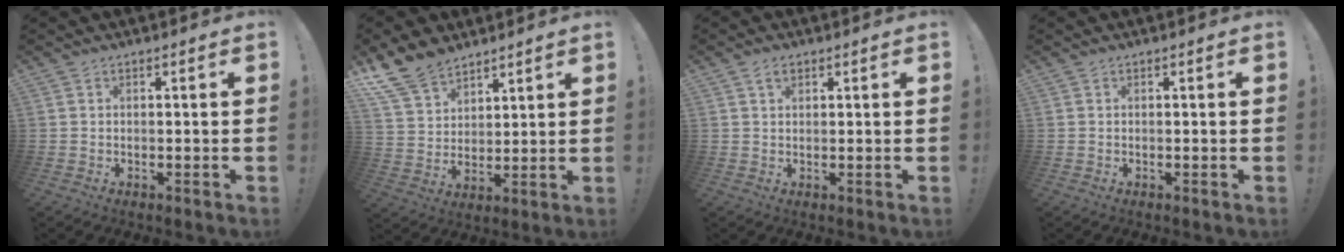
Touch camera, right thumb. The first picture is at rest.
{"total": 13.3, "force": [10.0, 7.5, 4.5], "torque": [-0.086, -0.064, 0.194]}
{"total": 2.6, "force": [1.4, 1.5, 1.5], "torque": [-0.023, -0.001, 0.025]}
{"total": 0.0}